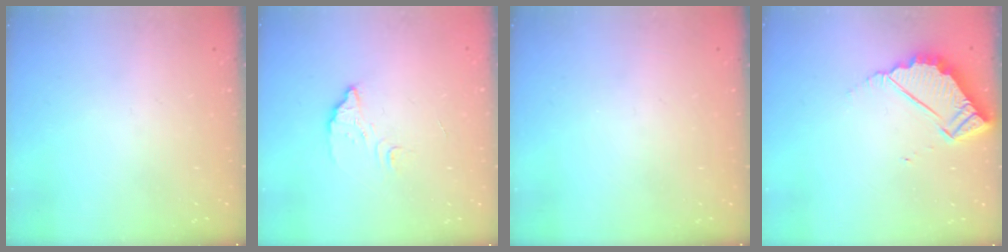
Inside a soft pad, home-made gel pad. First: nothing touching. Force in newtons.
{"total": 3.5, "press": 3.5, "slide": 0.3}
{"total": 0.0}
{"total": 6.1, "press": 6.1, "slide": 0.3}